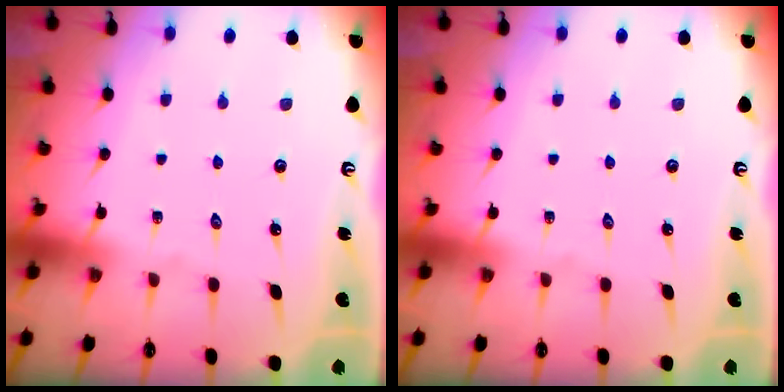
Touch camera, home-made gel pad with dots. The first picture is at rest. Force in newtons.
{"total": 0.0}